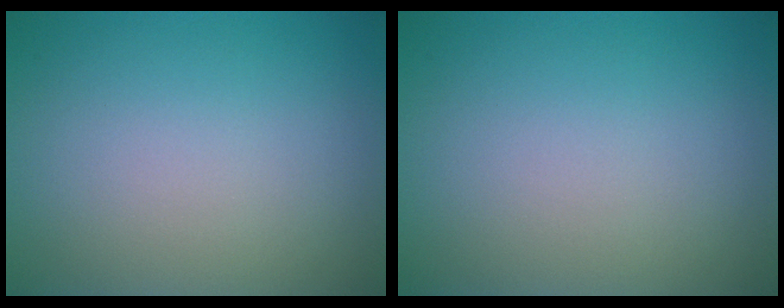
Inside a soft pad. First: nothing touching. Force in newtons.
{"total": 0.0}